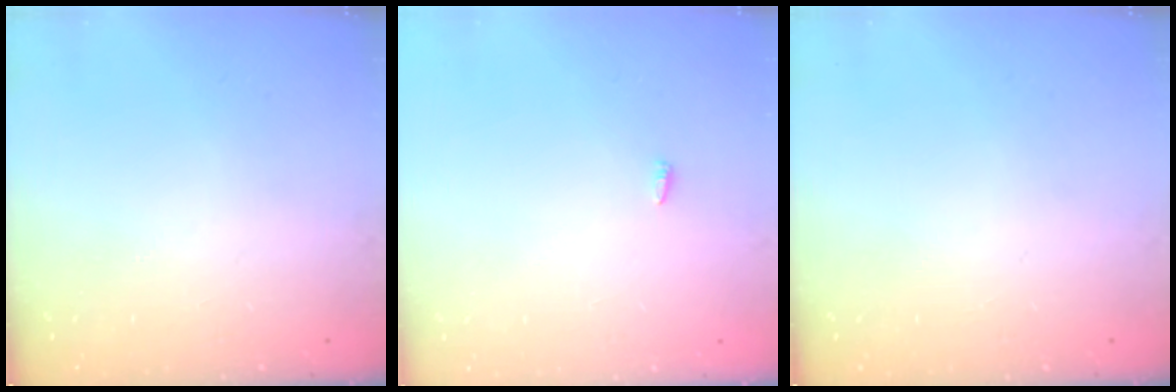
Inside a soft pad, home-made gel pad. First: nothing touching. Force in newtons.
{"total": 2.1, "press": 1.9, "slide": 0.7}
{"total": 0.0}